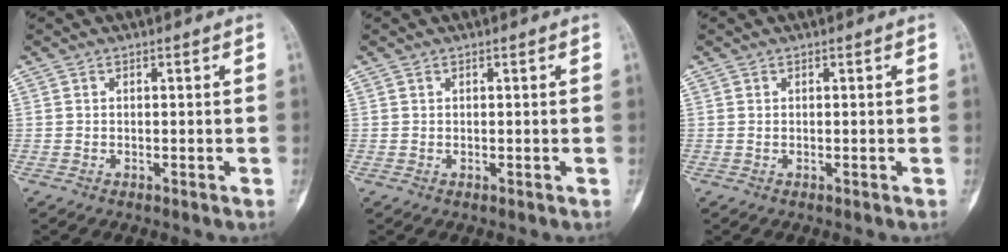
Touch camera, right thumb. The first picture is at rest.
{"total": 0.0}
{"total": 0.0}